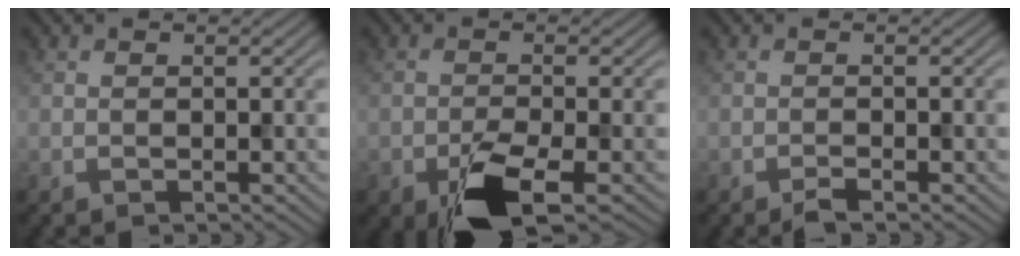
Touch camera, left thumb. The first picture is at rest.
{"total": 6.3, "force": [-3.3, 2.3, 4.8], "torque": [-0.088, -0.006, -0.063]}
{"total": 1.1, "force": [-0.9, 0.2, 0.7], "torque": [-0.013, 0.000, -0.017]}